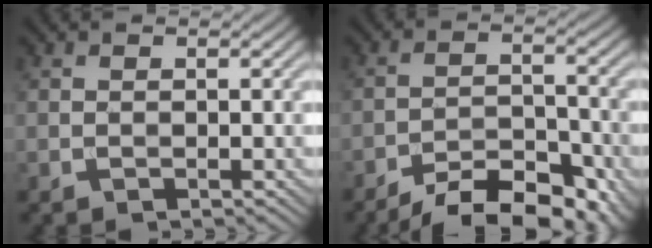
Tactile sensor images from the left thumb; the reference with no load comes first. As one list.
[{"total": 10.0, "force": [-7.9, 3.5, 5.0], "torque": [-0.072, -0.001, -0.126]}]